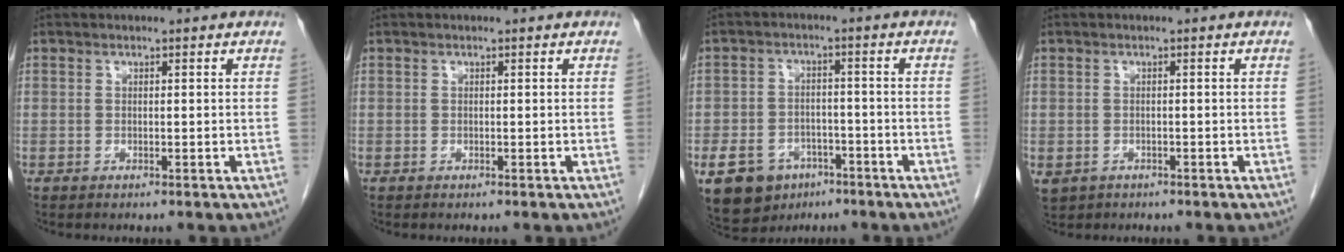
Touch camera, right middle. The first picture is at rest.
{"total": 0.0}
{"total": 14.9, "force": [-7.9, 10.9, 6.4], "torque": [-0.159, 0.004, -0.114]}
{"total": 3.8, "force": [-2.1, 3.0, 0.9], "torque": [-0.022, -0.001, -0.029]}